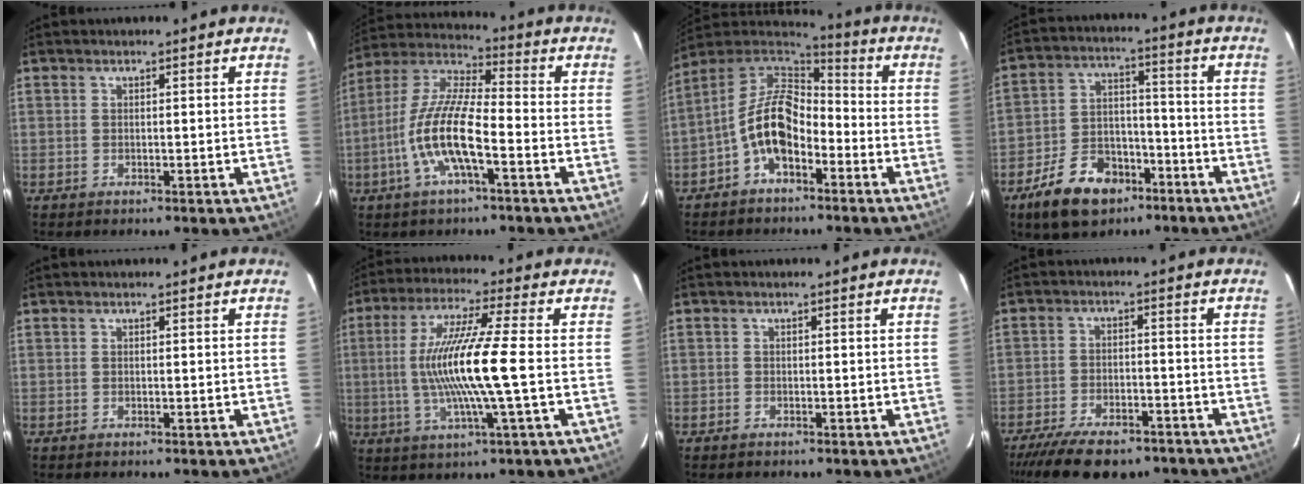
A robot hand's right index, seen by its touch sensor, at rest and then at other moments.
{"total": 13.6, "force": [-5.0, 3.2, 12.2], "torque": [-0.250, -0.002, -0.101]}
{"total": 11.5, "force": [-4.4, 6.4, 8.5], "torque": [-0.173, 0.018, -0.087]}
{"total": 13.8, "force": [-8.6, 8.2, 7.0], "torque": [-0.156, 0.015, -0.135]}
{"total": 0.0}
{"total": 14.1, "force": [-1.2, -0.4, 14.1], "torque": [-0.266, -0.006, -0.020]}
{"total": 0.6, "force": [-0.5, 0.3, 0.0], "torque": [-0.002, 0.003, -0.010]}
{"total": 15.2, "force": [-11.8, 6.0, 7.5], "torque": [-0.166, -0.018, -0.181]}